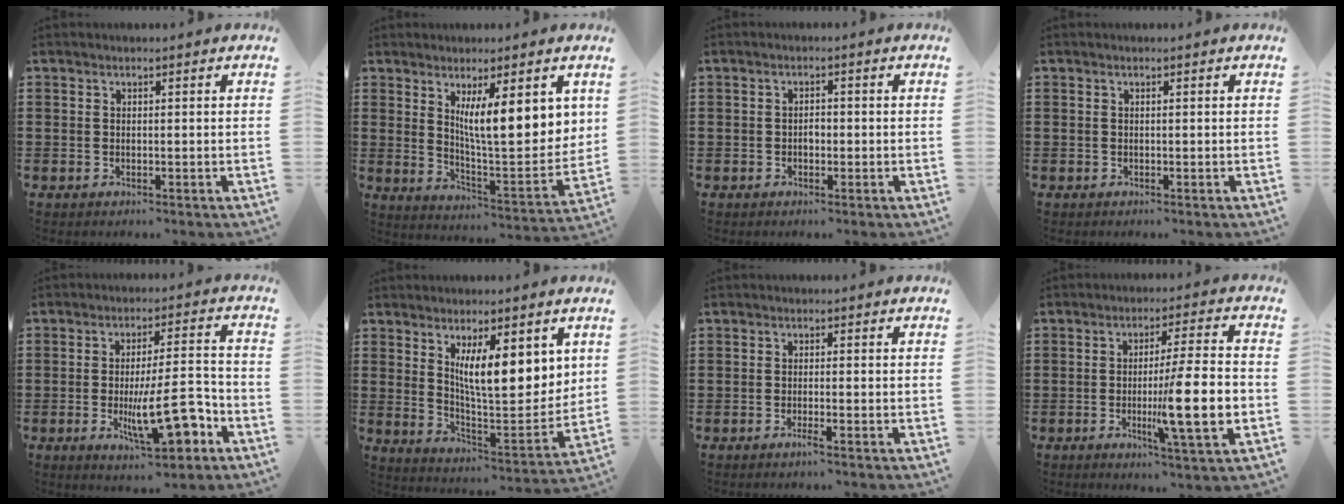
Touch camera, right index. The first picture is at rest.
{"total": 10.1, "force": [4.2, 1.8, 9.0], "torque": [-0.146, -0.029, 0.064]}
{"total": 1.4, "force": [-0.4, 0.8, 1.1], "torque": [-0.023, 0.001, -0.009]}
{"total": 0.0}
{"total": 13.2, "force": [-4.0, 4.2, 11.8], "torque": [-0.197, -0.006, -0.067]}
{"total": 10.2, "force": [4.3, 2.8, 8.8], "torque": [-0.152, -0.024, 0.070]}
{"total": 1.7, "force": [-1.0, -0.1, 1.4], "torque": [-0.030, -0.006, -0.021]}
{"total": 12.0, "force": [-2.7, 0.9, 11.7], "torque": [-0.183, -0.014, -0.050]}